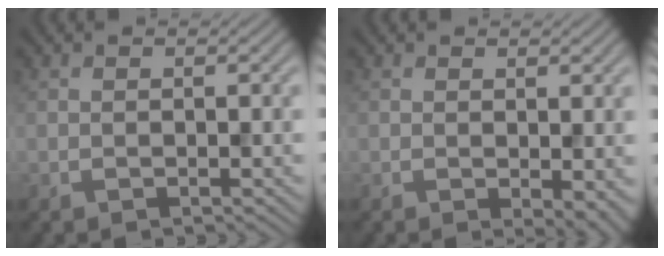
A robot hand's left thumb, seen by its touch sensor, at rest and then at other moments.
{"total": 2.8, "force": [-0.5, 1.3, 2.4], "torque": [-0.032, -0.006, -0.004]}